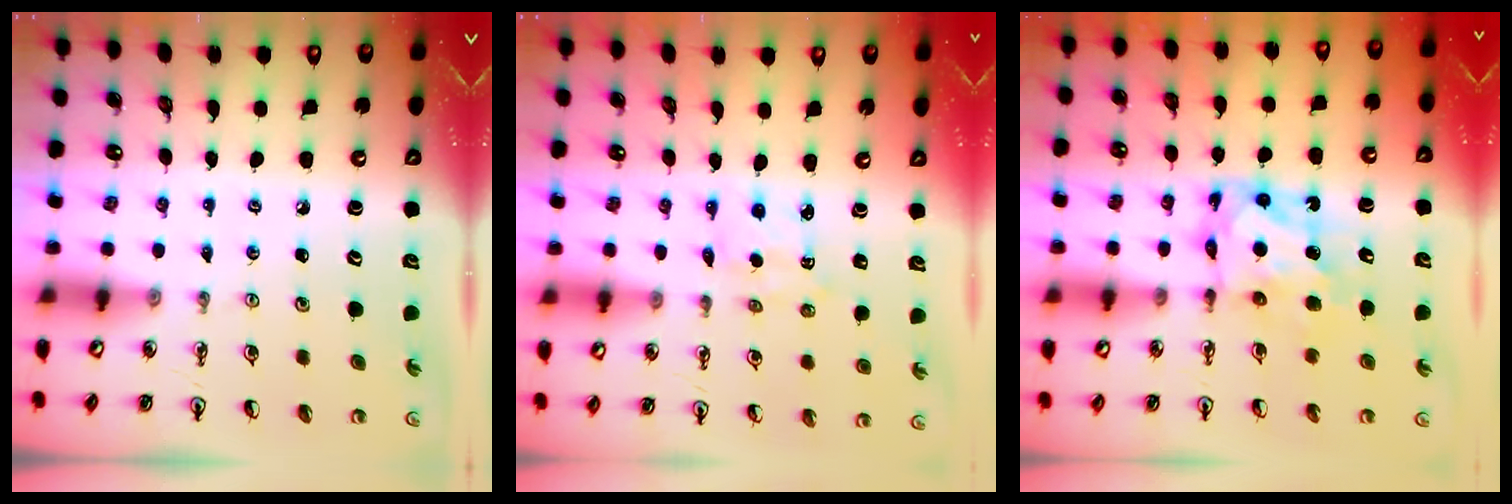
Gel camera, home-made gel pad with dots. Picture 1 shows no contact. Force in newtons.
{"total": 1.6, "press": 1.5, "slide": 0.7}
{"total": 6.9, "press": 6.9, "slide": 0.4}